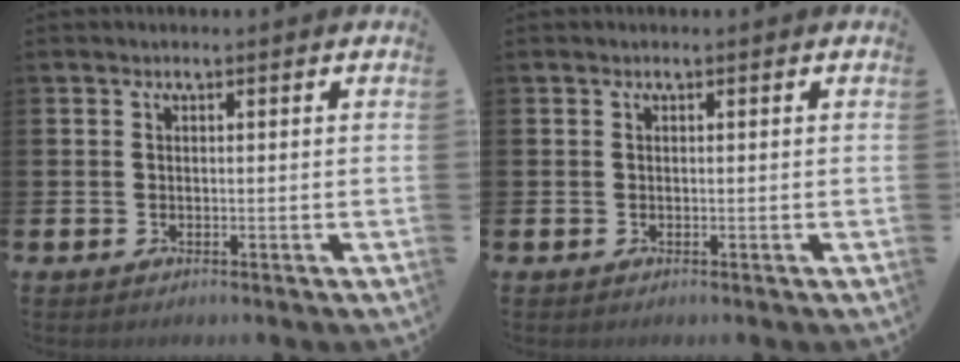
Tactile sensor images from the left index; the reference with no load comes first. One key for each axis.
{"total": 0.0}